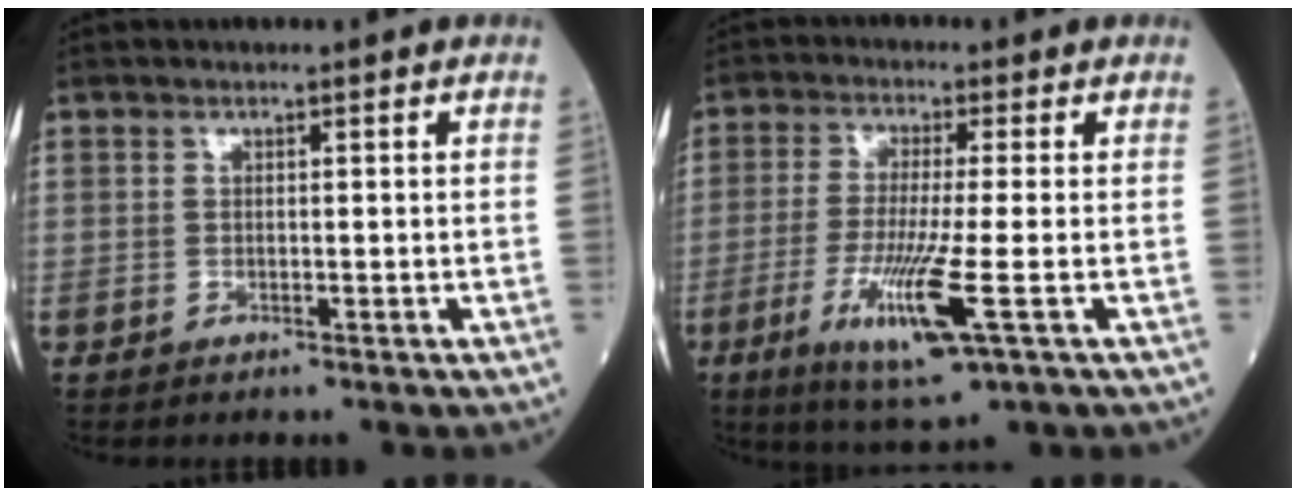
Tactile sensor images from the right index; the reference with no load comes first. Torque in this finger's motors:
{"motor_torque": [0.25, -0.32, 0.21, 0.15]}